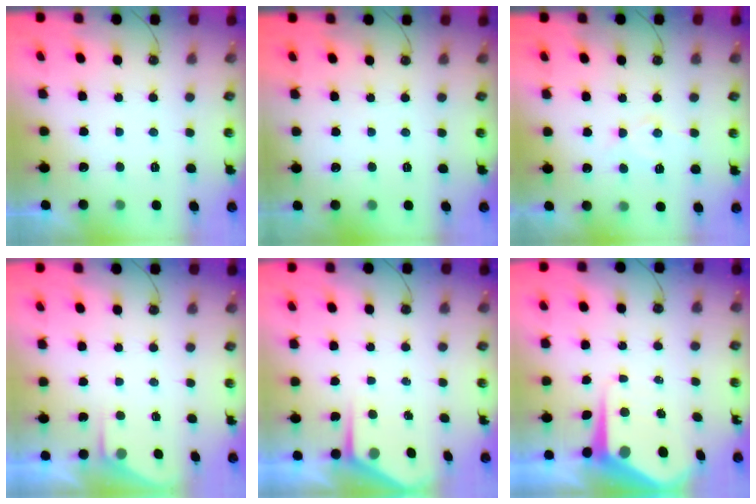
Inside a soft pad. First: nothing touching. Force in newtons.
{"total": 0.0}
{"total": 8.4, "press": 8.4, "slide": 0.6}
{"total": 2.4, "press": 2.4, "slide": 0.4}
{"total": 3.5, "press": 3.5, "slide": 0.5}
{"total": 8.8, "press": 8.7, "slide": 1.1}